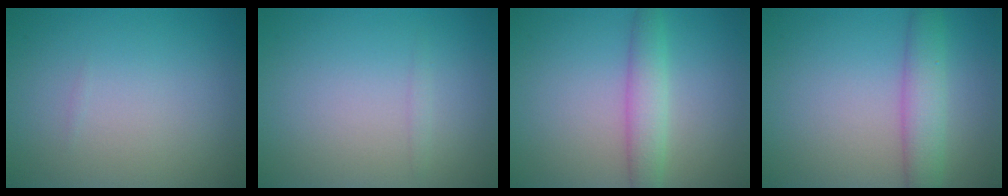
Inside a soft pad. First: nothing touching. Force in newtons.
{"total": 0.5, "press": 0.5, "slide": 0.0}
{"total": 3.0, "press": 3.0, "slide": 0.1}
{"total": 3.7, "press": 3.7, "slide": 0.2}